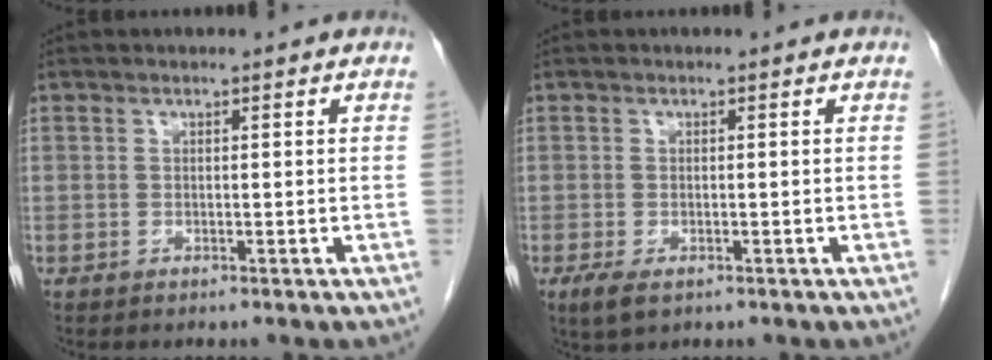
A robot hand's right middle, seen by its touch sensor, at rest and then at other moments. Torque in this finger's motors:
{"motor_torque": [0.74, -0.47, 0.03, 0.04]}